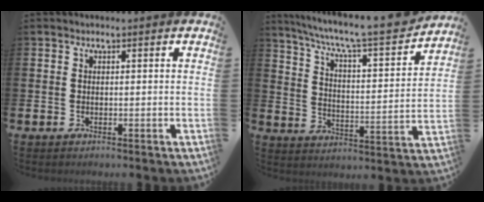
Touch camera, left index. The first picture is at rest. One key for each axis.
{"total": 8.0, "fx": 7.1, "fy": 0.7, "fz": 3.6, "tx": -0.097, "ty": -0.054, "tz": 0.116}